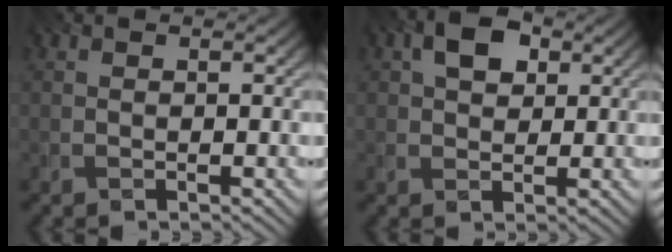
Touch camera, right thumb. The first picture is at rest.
{"total": 4.8, "force": [1.9, 3.1, 3.2], "torque": [-0.059, 0.009, 0.026]}